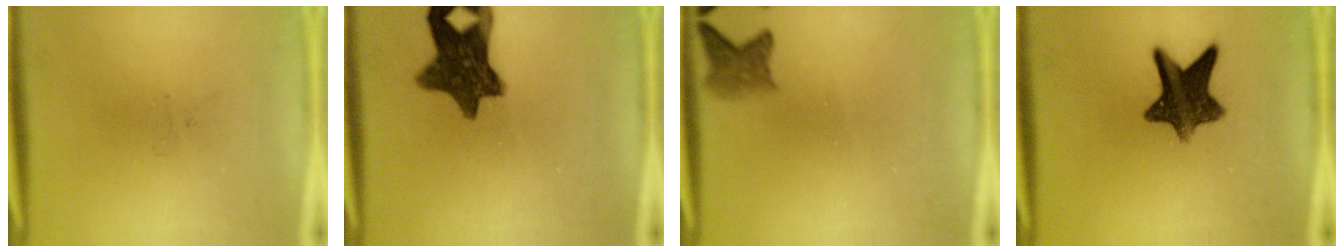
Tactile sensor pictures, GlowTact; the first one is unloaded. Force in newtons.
{"total": 11.3}
{"total": 2.9}
{"total": 10.6}